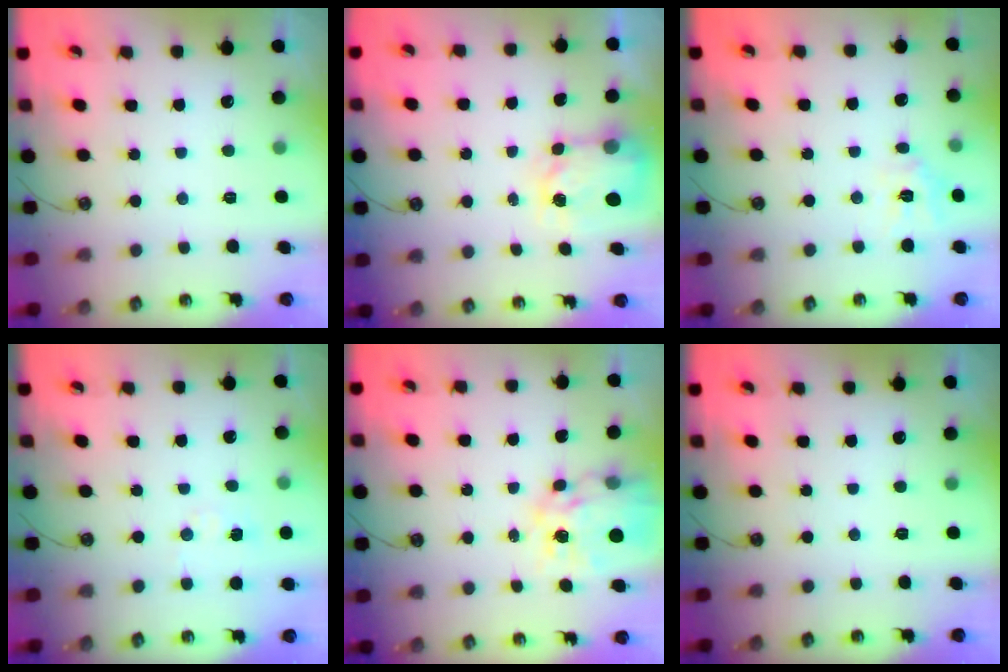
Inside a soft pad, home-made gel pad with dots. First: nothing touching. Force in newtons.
{"total": 6.1, "press": 6.0, "slide": 0.7}
{"total": 9.9, "press": 9.9, "slide": 0.7}
{"total": 5.1, "press": 5.1, "slide": 0.5}
{"total": 14.4, "press": 14.3, "slide": 1.5}
{"total": 0.0}